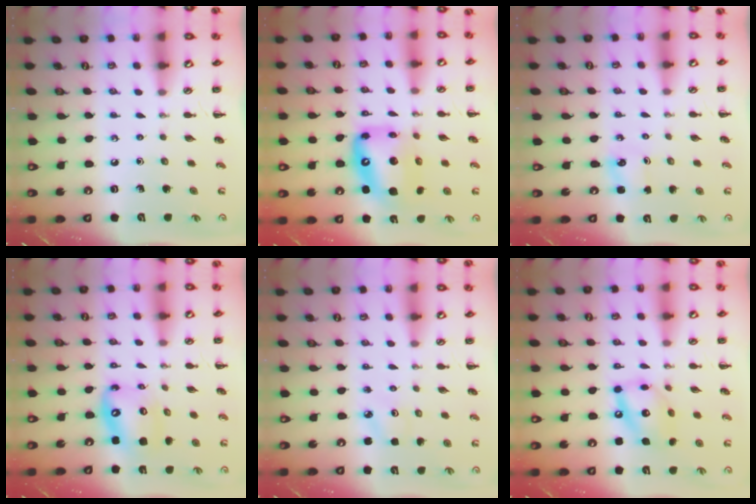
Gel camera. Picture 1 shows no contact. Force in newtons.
{"total": 13.5, "press": 13.0, "slide": 3.8}
{"total": 1.4, "press": 1.4, "slide": 0.3}
{"total": 12.3, "press": 11.9, "slide": 3.2}
{"total": 2.4, "press": 2.3, "slide": 0.6}
{"total": 13.2, "press": 13.1, "slide": 1.6}